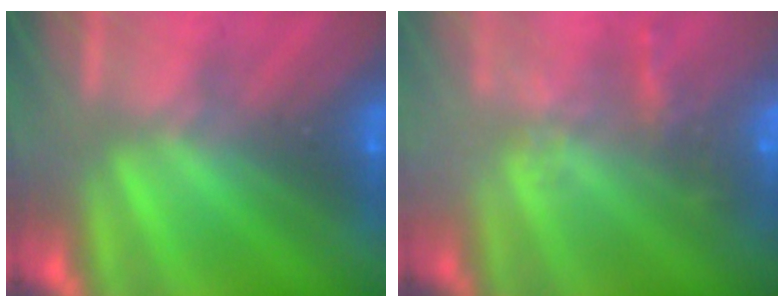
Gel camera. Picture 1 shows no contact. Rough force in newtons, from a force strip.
{"total": 8.0}